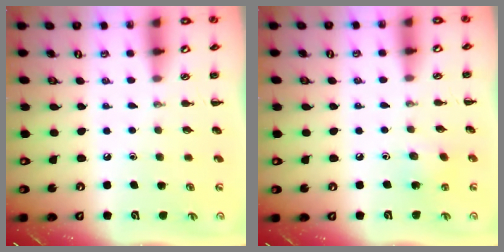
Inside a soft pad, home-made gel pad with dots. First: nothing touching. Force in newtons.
{"total": 3.4, "press": 3.3, "slide": 1.0}